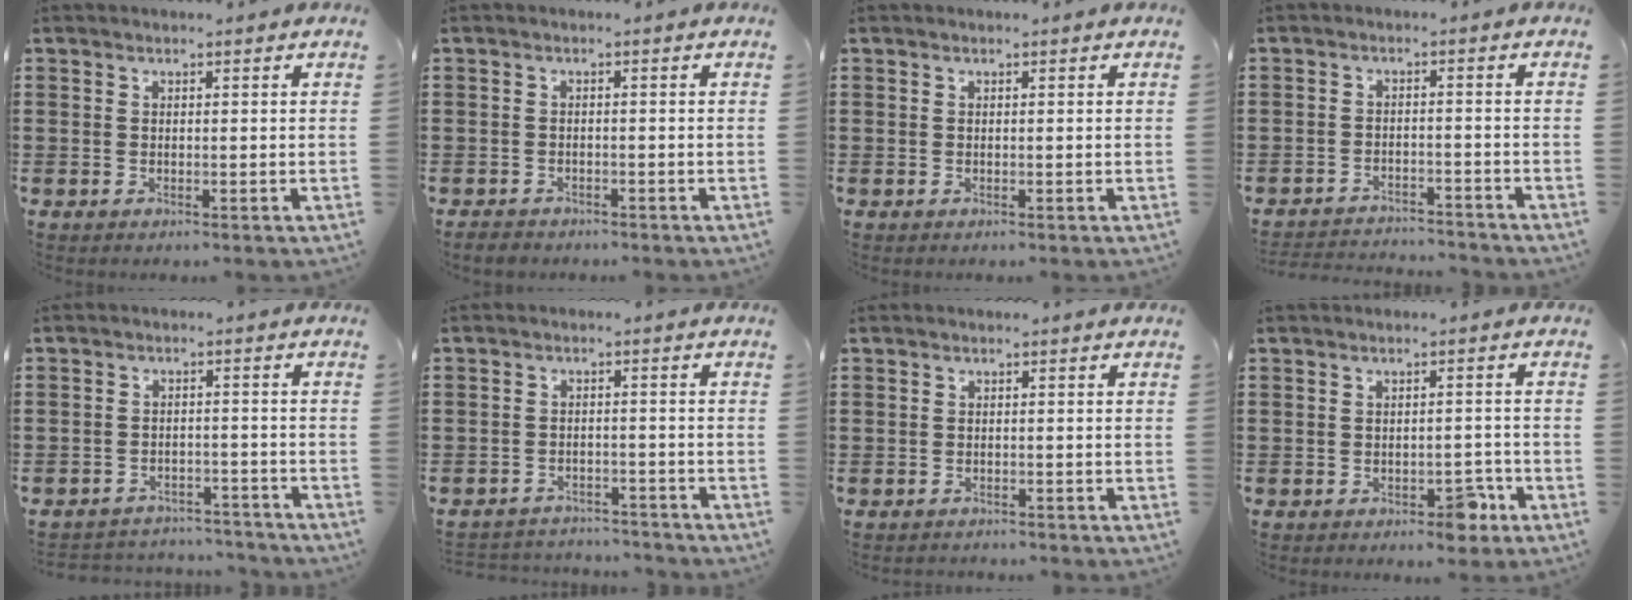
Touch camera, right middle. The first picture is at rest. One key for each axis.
{"total": 1.3, "fx": -1.2, "fy": 0.4, "fz": 0.1, "tx": -0.007, "ty": 0.000, "tz": -0.026}
{"total": 0.0}
{"total": 3.0, "fx": -3.0, "fy": 0.3, "fz": -0.1, "tx": -0.006, "ty": -0.001, "tz": -0.063}
{"total": 3.5, "fx": -3.4, "fy": 0.5, "fz": -0.4, "tx": -0.001, "ty": 0.000, "tz": -0.076}
{"total": 3.2, "fx": -3.1, "fy": 0.5, "fz": -0.4, "tx": -0.003, "ty": -0.001, "tz": -0.069}
{"total": 0.8, "fx": -0.8, "fy": 0.3, "fz": -0.2, "tx": 0.001, "ty": 0.003, "tz": -0.018}
{"total": 3.4, "fx": -2.5, "fy": 1.4, "fz": 2.0, "tx": -0.029, "ty": 0.008, "tz": -0.047}